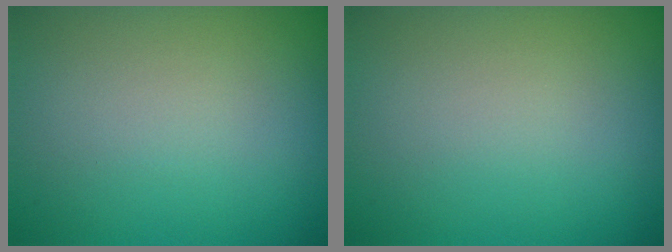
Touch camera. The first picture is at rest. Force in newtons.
{"total": 0.0}